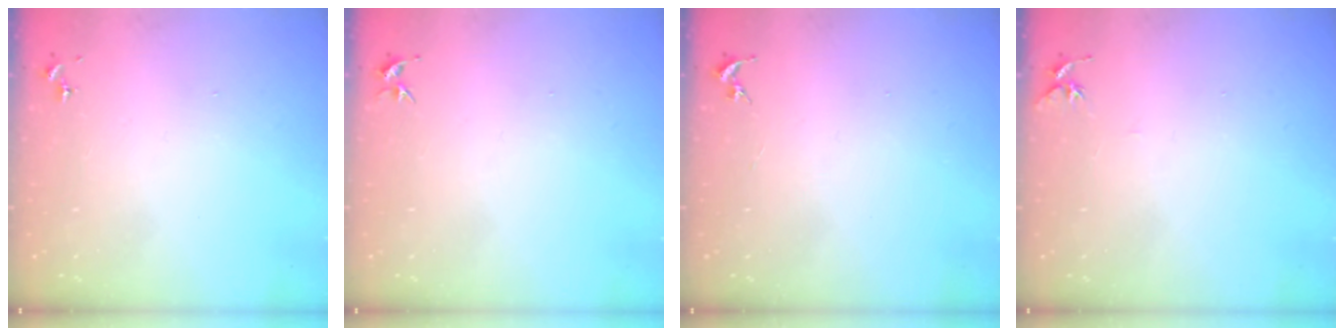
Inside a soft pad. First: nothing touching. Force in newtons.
{"total": 3.4, "press": 3.4, "slide": 0.4}
{"total": 0.0}
{"total": 4.9, "press": 4.8, "slide": 0.5}